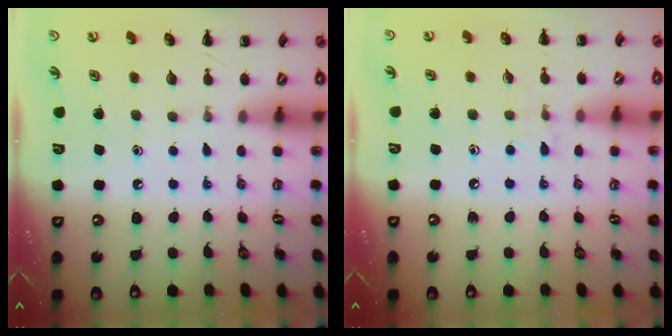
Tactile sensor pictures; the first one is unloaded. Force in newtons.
{"total": 4.4, "press": 4.0, "slide": 1.7}